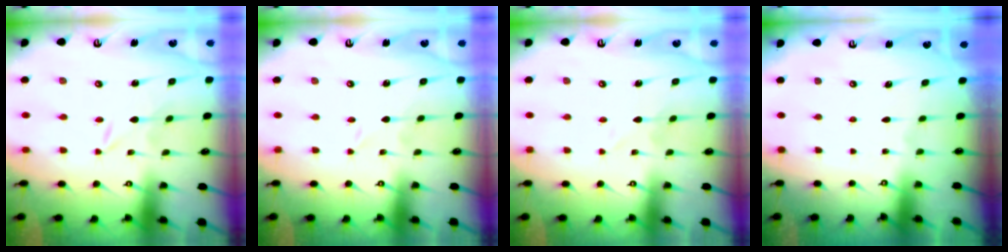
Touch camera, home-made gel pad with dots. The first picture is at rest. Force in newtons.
{"total": 0.0}
{"total": 0.8, "press": 0.8, "slide": 0.1}
{"total": 0.0}